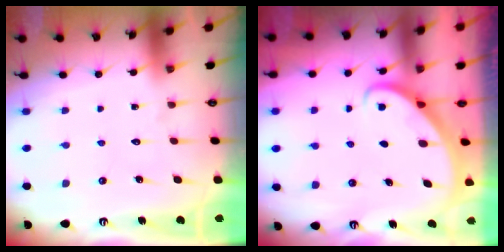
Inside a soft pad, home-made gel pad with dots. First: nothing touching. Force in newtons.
{"total": 2.9, "press": 2.9, "slide": 0.2}